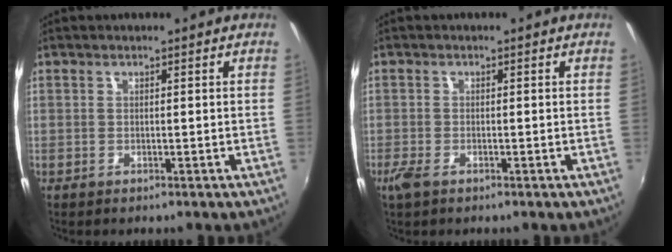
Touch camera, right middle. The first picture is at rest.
{"total": 2.6, "force": [-1.7, 1.1, 1.6], "torque": [-0.037, -0.008, -0.033]}